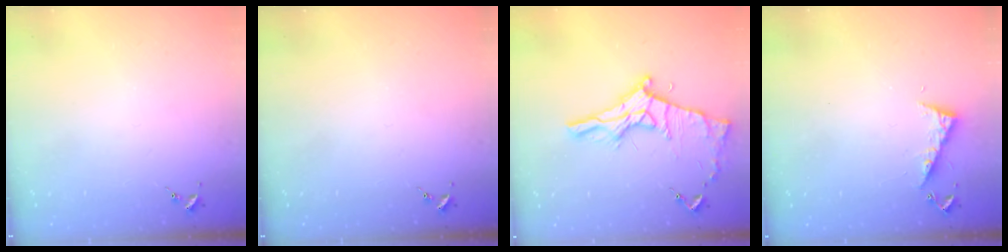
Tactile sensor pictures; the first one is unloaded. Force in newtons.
{"total": 0.0}
{"total": 15.2, "press": 15.2, "slide": 0.6}
{"total": 7.2, "press": 7.1, "slide": 0.6}